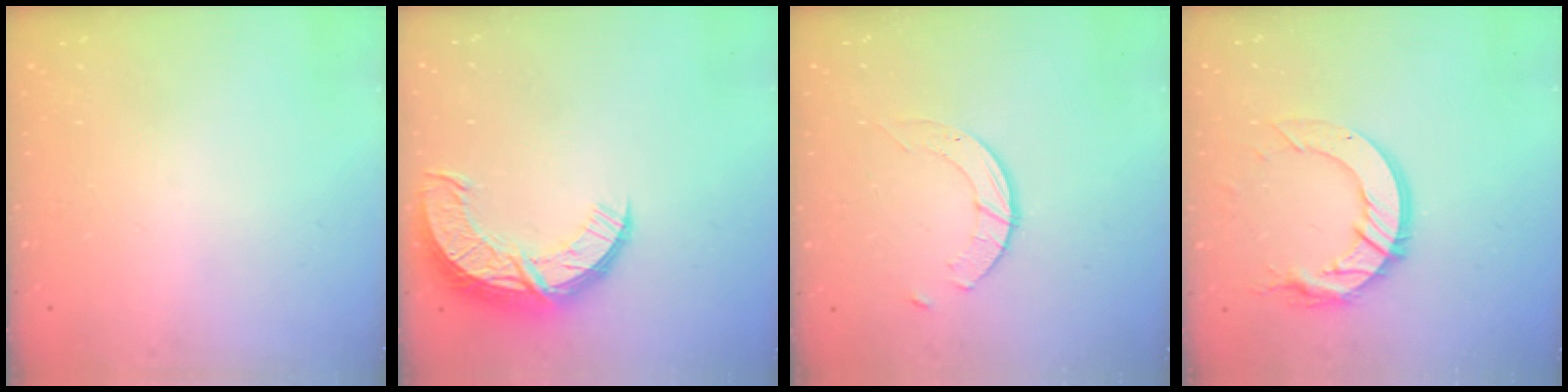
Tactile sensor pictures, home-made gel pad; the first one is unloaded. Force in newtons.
{"total": 12.8, "press": 12.7, "slide": 0.9}
{"total": 4.1, "press": 4.1, "slide": 0.4}
{"total": 13.6, "press": 13.6, "slide": 1.2}